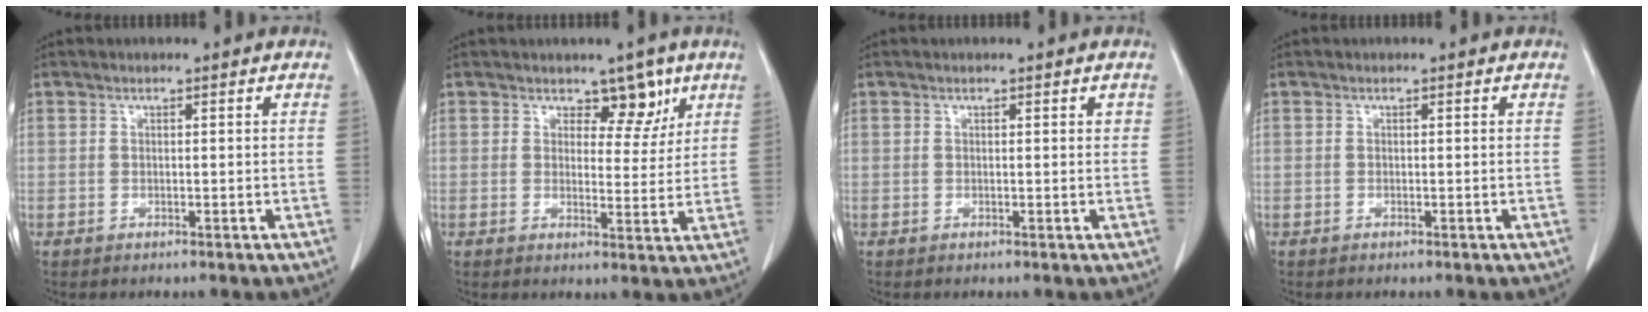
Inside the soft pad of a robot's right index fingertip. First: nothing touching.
{"total": 4.6, "force": [2.9, 2.7, 2.3], "torque": [-0.013, -0.003, 0.040]}
{"total": 0.6, "force": [0.3, 0.3, 0.5], "torque": [-0.003, 0.000, 0.002]}
{"total": 0.0}